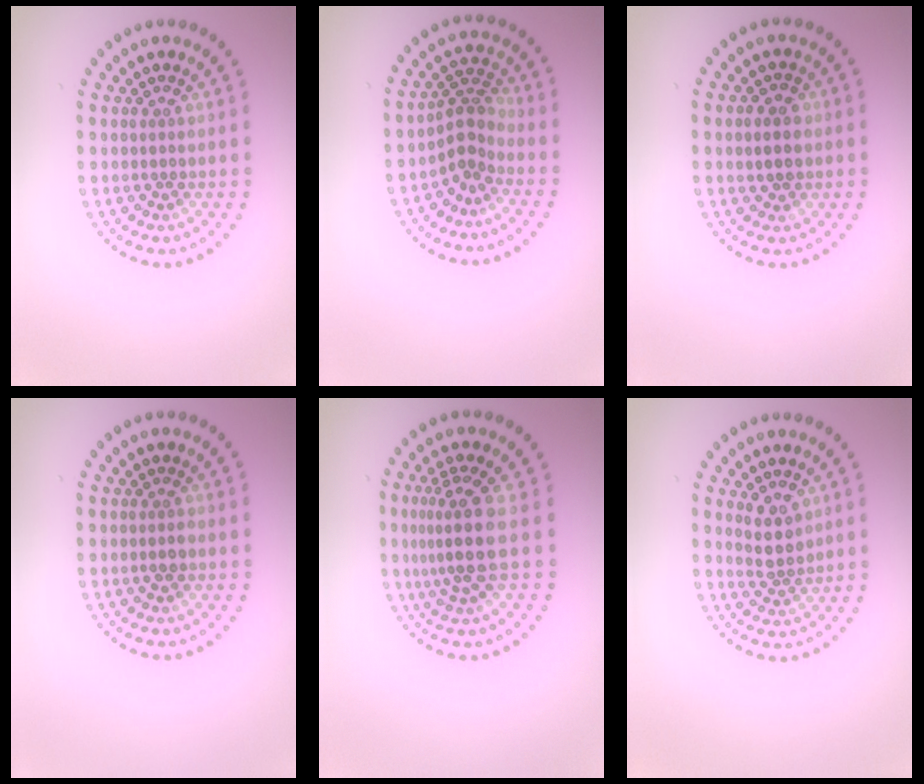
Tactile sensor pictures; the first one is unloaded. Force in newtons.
{"total": 2.6, "press": 2.0, "slide": 1.6}
{"total": 2.5, "press": 2.5, "slide": 0.2}
{"total": 1.0, "press": 0.9, "slide": 0.4}
{"total": 4.1, "press": 3.0, "slide": 2.8}
{"total": 2.5, "press": 2.2, "slide": 1.1}